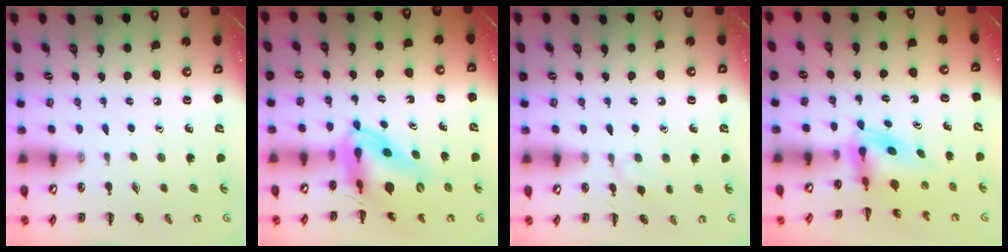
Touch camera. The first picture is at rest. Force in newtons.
{"total": 12.3, "press": 11.8, "slide": 3.4}
{"total": 5.9, "press": 5.6, "slide": 2.0}
{"total": 5.3, "press": 5.2, "slide": 0.9}